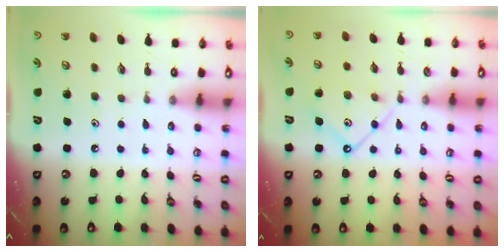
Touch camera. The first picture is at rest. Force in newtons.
{"total": 9.2, "press": 9.2, "slide": 1.0}